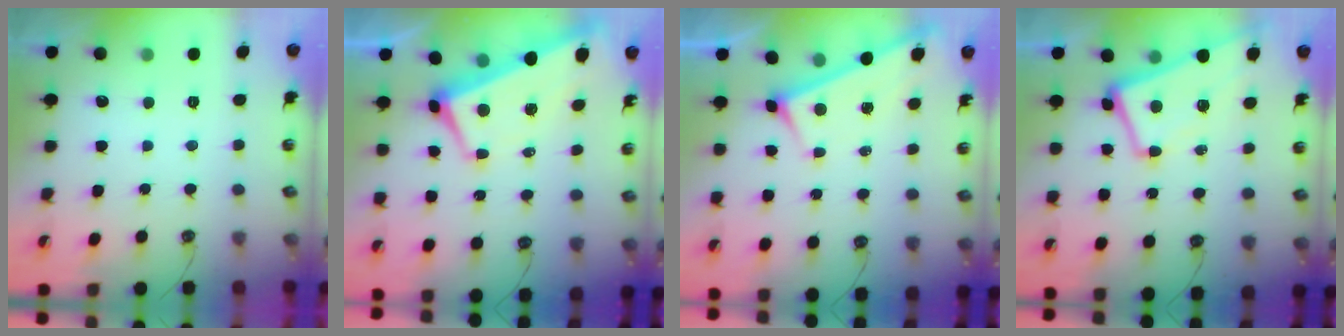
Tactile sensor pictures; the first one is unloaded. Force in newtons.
{"total": 1.8, "press": 1.1, "slide": 1.3}
{"total": 3.0, "press": 3.0, "slide": 0.2}
{"total": 1.5, "press": 1.2, "slide": 0.8}